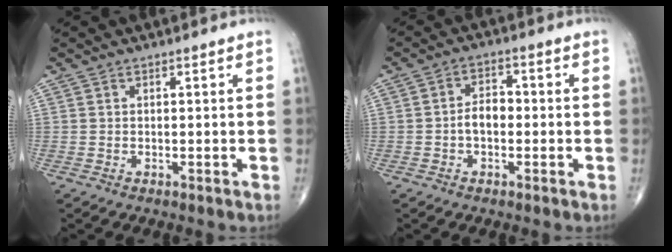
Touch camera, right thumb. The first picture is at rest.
{"total": 4.3, "force": [-0.9, 2.8, 3.2], "torque": [-0.044, 0.019, -0.022]}